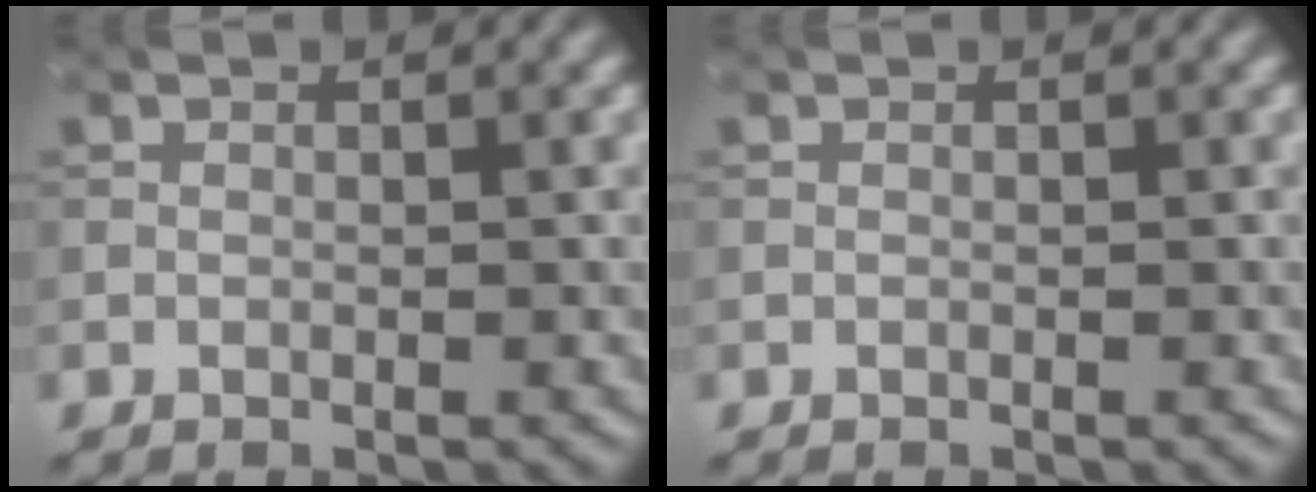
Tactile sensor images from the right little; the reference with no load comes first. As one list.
[{"total": 0.0}]